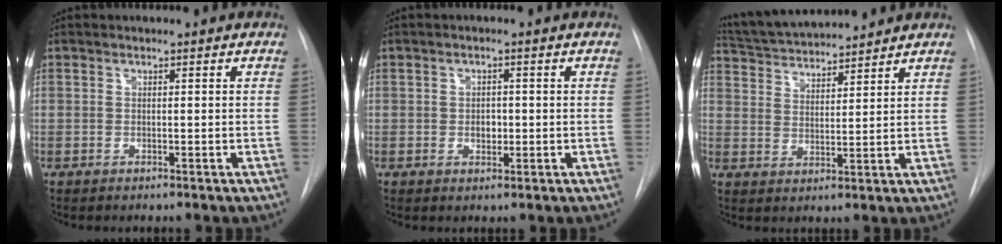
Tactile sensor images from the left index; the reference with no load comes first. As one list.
[{"total": 2.0, "force": [-0.1, 1.4, 1.5], "torque": [-0.023, 0.001, 0.000]}, {"total": 12.3, "force": [11.6, 1.4, 3.8], "torque": [-0.073, 0.022, 0.196]}]